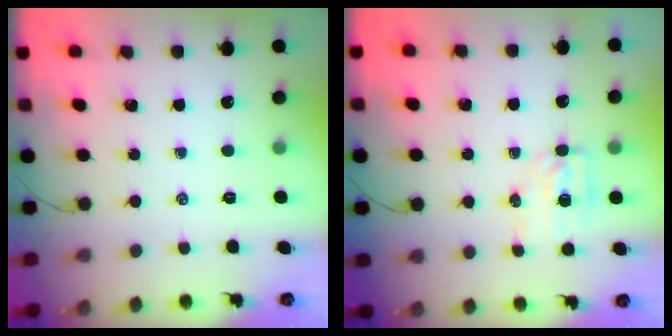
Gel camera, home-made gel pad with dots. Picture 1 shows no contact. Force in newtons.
{"total": 4.5, "press": 4.3, "slide": 1.2}